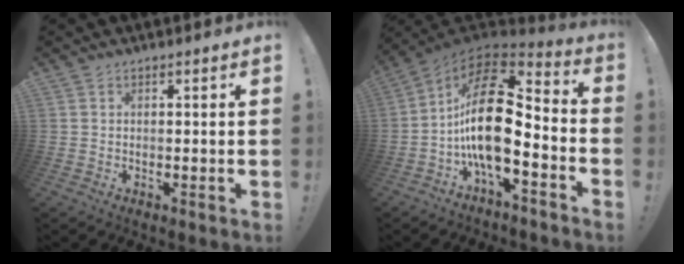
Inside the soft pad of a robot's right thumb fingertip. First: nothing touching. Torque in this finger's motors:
{"motor_torque": [0.51, 1.05, 1.48, -1.29, 0.53]}